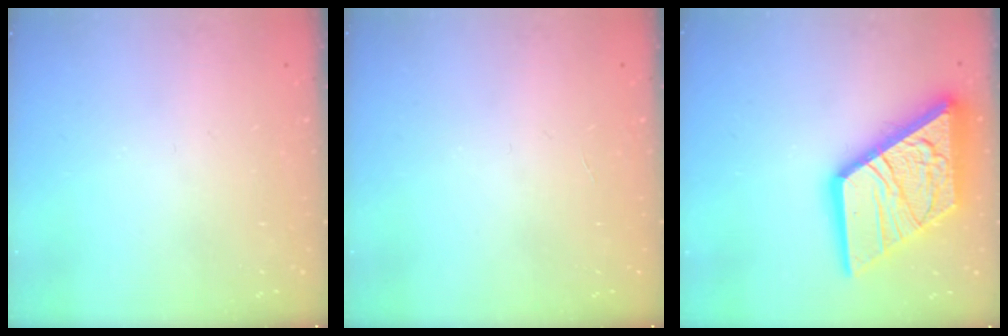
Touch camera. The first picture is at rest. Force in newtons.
{"total": 0.0}
{"total": 27.4, "press": 27.2, "slide": 3.0}